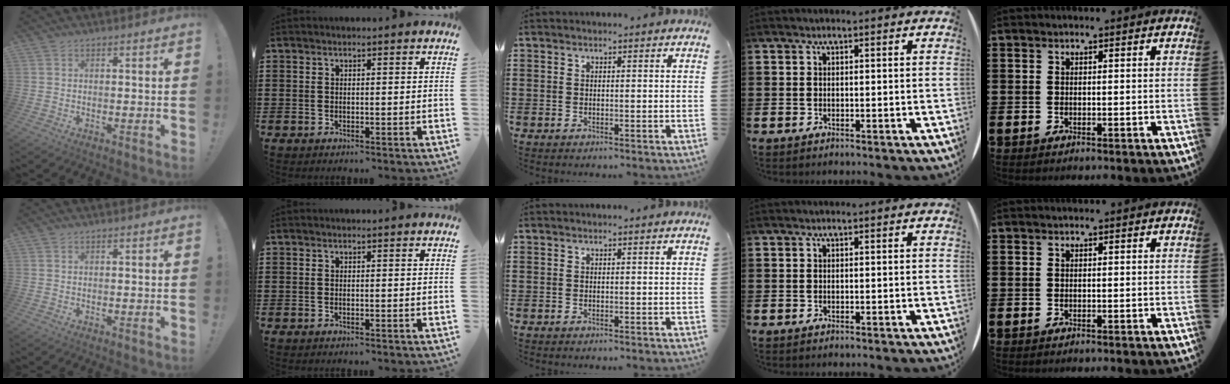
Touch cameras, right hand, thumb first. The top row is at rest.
{}